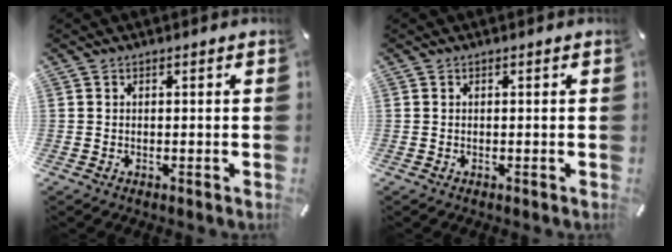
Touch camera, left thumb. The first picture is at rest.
{"total": 0.0}